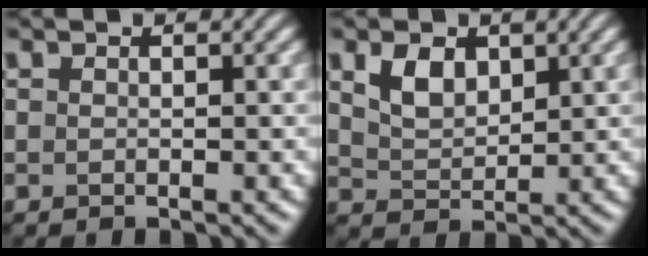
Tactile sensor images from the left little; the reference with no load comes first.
{"total": 3.0, "force": [1.5, 1.8, 1.9], "torque": [-0.042, 0.000, 0.033]}